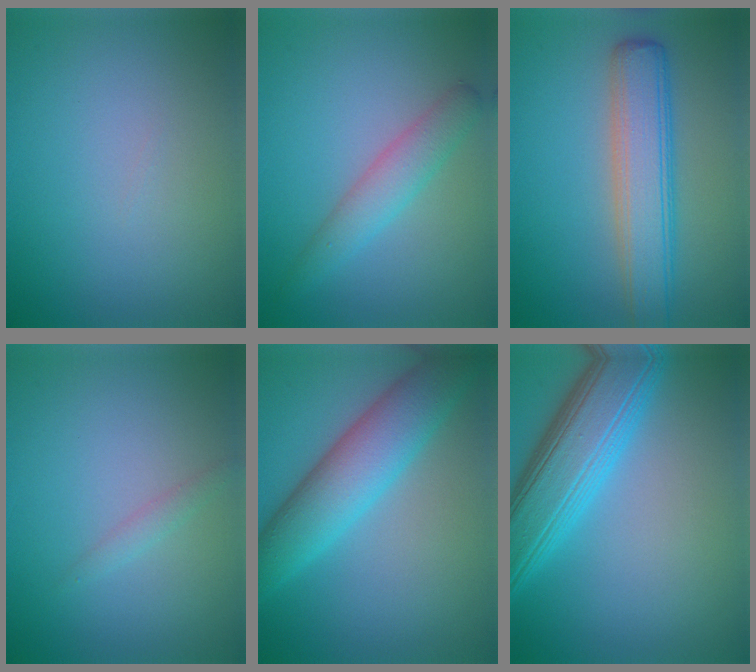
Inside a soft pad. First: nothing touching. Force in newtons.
{"total": 3.1, "press": 3.1, "slide": 0.1}
{"total": 5.9, "press": 5.9, "slide": 0.4}
{"total": 1.0, "press": 1.0, "slide": 0.0}
{"total": 7.0, "press": 7.0, "slide": 0.0}
{"total": 8.3, "press": 8.3, "slide": 0.2}